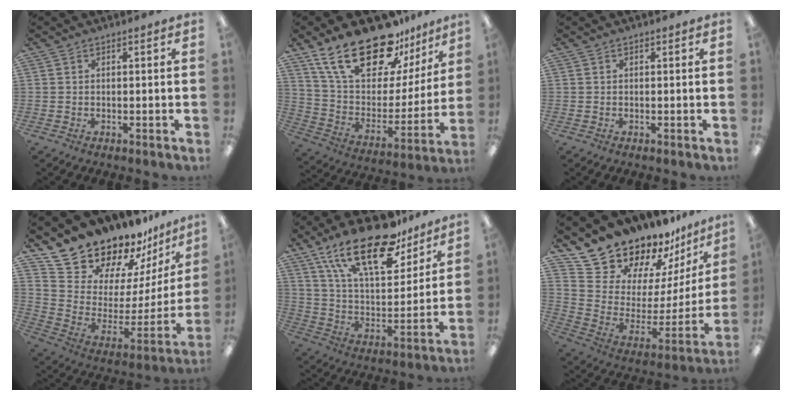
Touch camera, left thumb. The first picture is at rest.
{"total": 23.9, "force": [17.3, 10.6, 12.6], "torque": [-0.223, -0.110, 0.312]}
{"total": 0.0}
{"total": 18.5, "force": [17.4, 5.9, 2.5], "torque": [-0.059, -0.157, 0.318]}
{"total": 23.5, "force": [16.2, 9.3, 14.3], "torque": [-0.251, -0.094, 0.277]}
{"total": 17.2, "force": [16.4, 5.0, 1.4], "torque": [-0.045, -0.153, 0.301]}